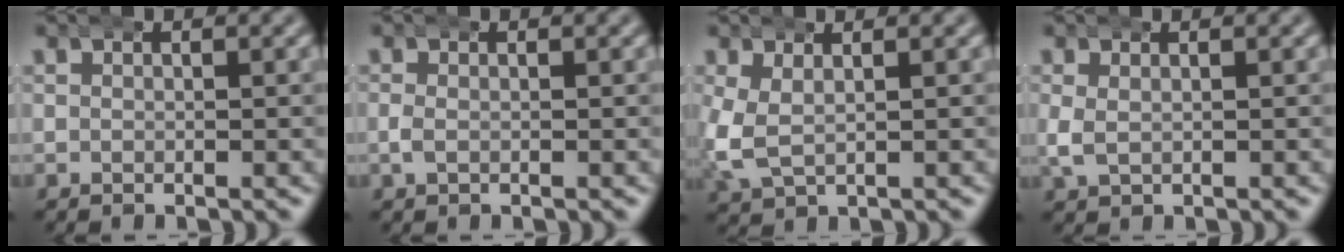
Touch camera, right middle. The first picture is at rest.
{"total": 0.7, "force": [-0.3, 0.5, 0.4], "torque": [-0.016, 0.000, -0.006]}
{"total": 4.1, "force": [0.1, 3.5, 2.2], "torque": [-0.083, -0.015, 0.010]}
{"total": 1.9, "force": [0.4, 1.3, 1.3], "torque": [-0.041, -0.004, 0.013]}